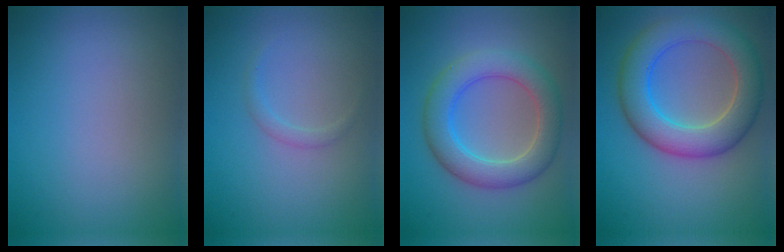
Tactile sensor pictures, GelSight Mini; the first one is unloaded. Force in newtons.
{"total": 0.9, "press": 0.9, "slide": 0.1}
{"total": 5.7, "press": 5.7, "slide": 0.4}
{"total": 7.2, "press": 7.2, "slide": 0.4}